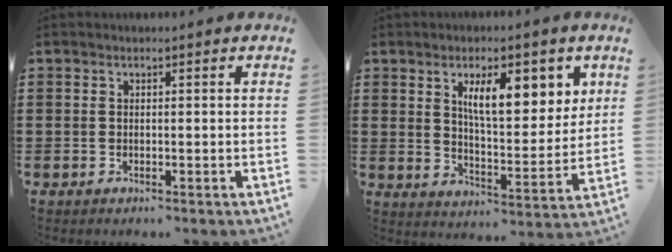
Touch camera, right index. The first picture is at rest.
{"total": 9.8, "force": [4.4, 3.7, 8.0], "torque": [-0.134, -0.002, 0.070]}